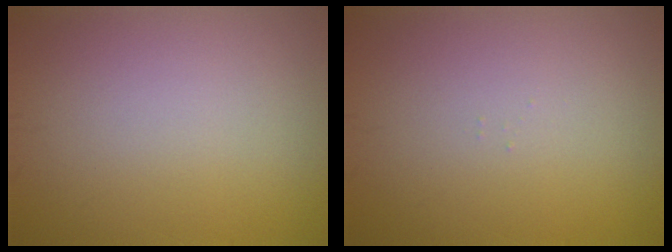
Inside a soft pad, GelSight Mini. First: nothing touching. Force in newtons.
{"total": 0.0}